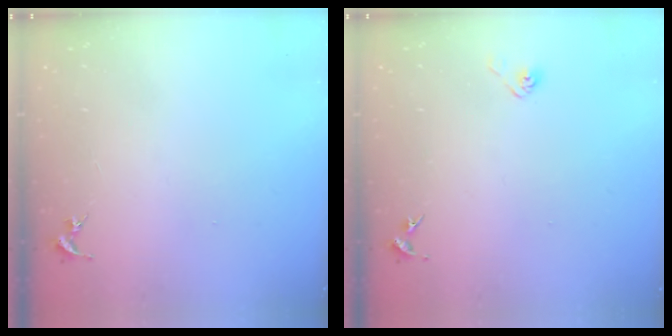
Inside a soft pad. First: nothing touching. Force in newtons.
{"total": 2.9, "press": 2.8, "slide": 0.8}